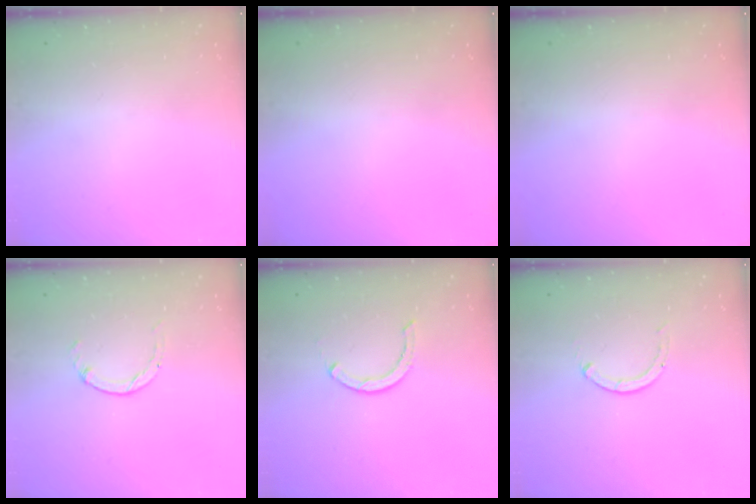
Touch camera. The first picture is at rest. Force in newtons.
{"total": 0.0}
{"total": 0.0}
{"total": 0.0}
{"total": 2.6, "press": 2.6, "slide": 0.1}
{"total": 0.0}